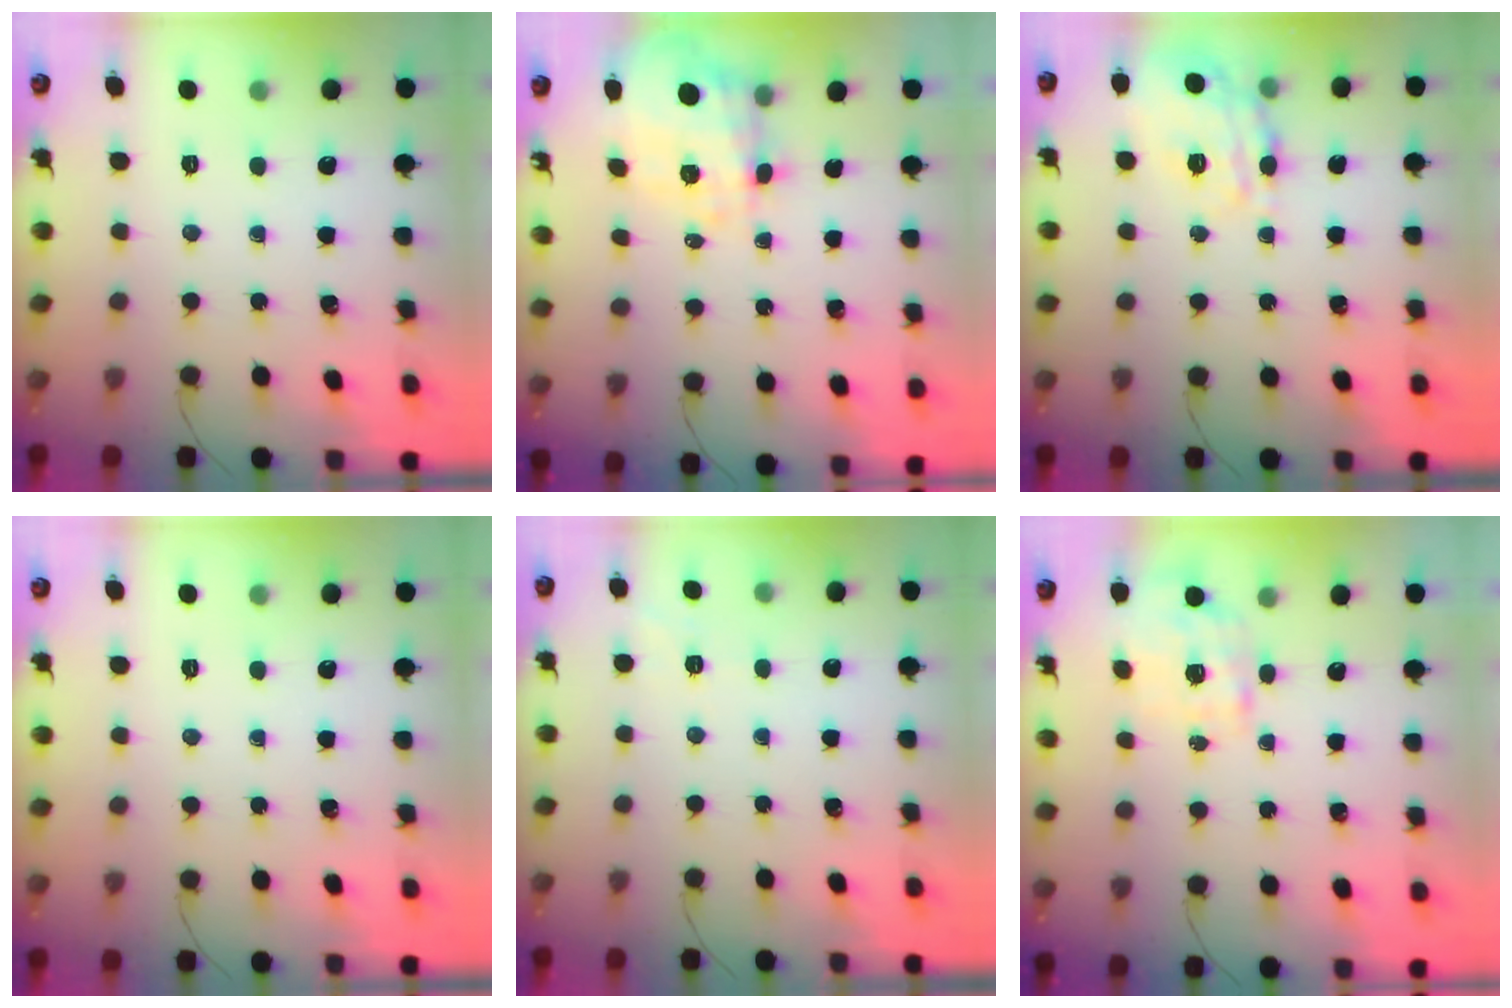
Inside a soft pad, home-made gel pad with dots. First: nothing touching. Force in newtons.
{"total": 6.4, "press": 5.6, "slide": 3.1}
{"total": 15.4, "press": 15.3, "slide": 1.6}
{"total": 0.0}
{"total": 2.3, "press": 1.5, "slide": 1.7}
{"total": 1.9, "press": 1.8, "slide": 0.5}